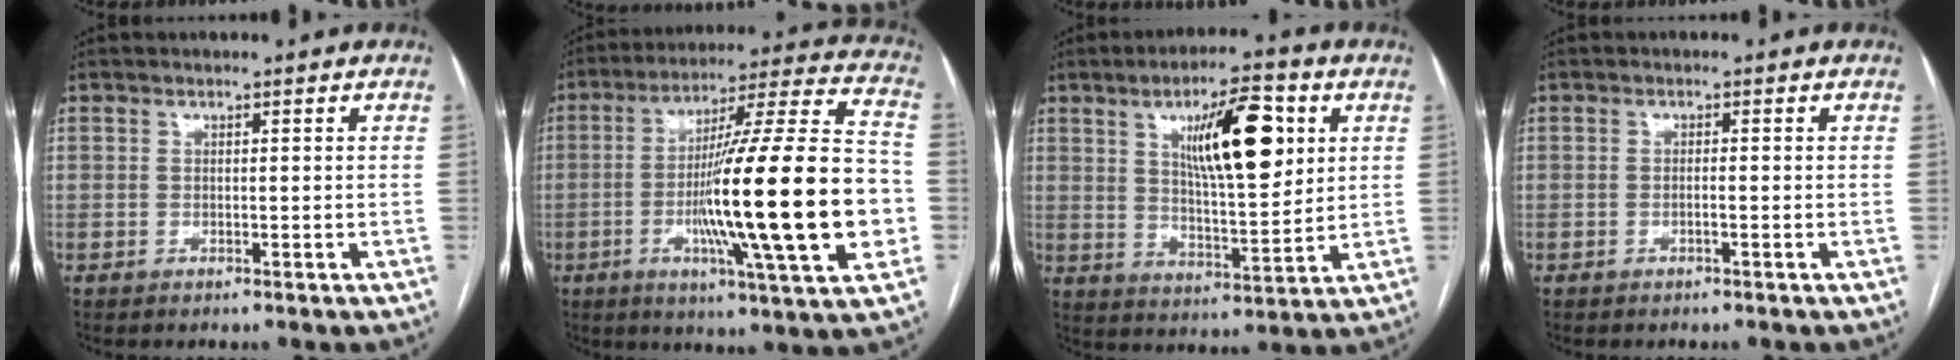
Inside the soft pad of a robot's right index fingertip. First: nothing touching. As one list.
[{"total": 26.5, "force": [-4.9, 0.9, 26.1], "torque": [-0.382, -0.007, -0.087]}, {"total": 13.2, "force": [4.5, 2.4, 12.1], "torque": [-0.203, 0.004, 0.076]}, {"total": 0.8, "force": [-0.3, 0.0, 0.7], "torque": [-0.013, 0.001, -0.006]}]